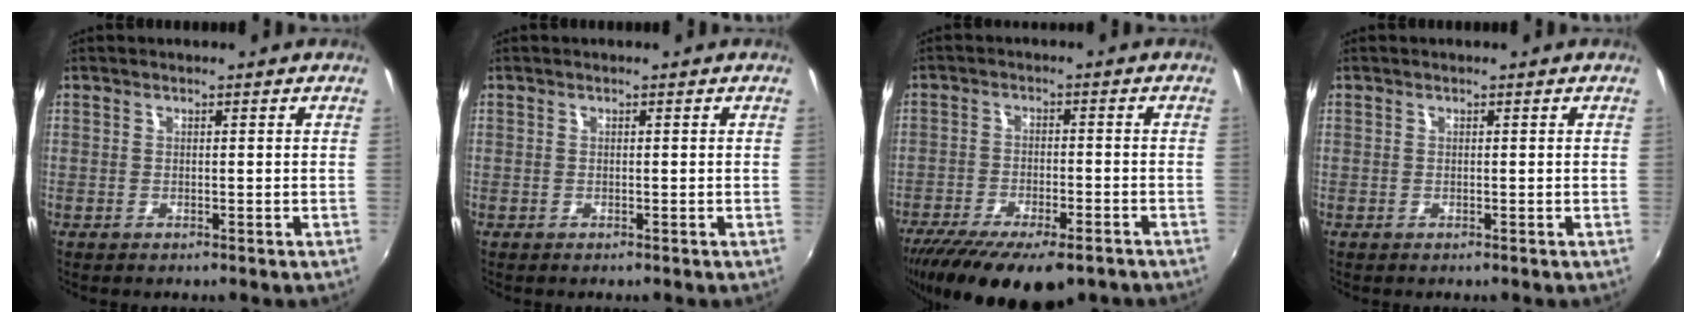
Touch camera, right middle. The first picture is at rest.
{"total": 0.0}
{"total": 17.5, "force": [-13.0, 5.3, 10.4], "torque": [-0.208, -0.057, -0.199]}
{"total": 0.0}